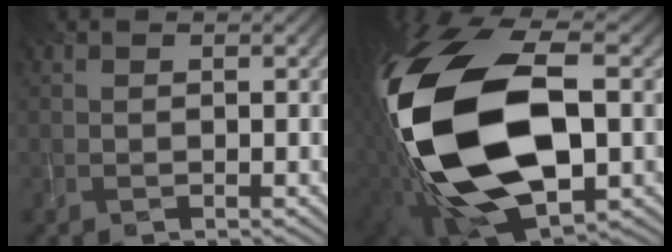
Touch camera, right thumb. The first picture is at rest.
{"total": 21.5, "force": [-1.2, 12.5, 17.4], "torque": [-0.408, -0.055, -0.006]}